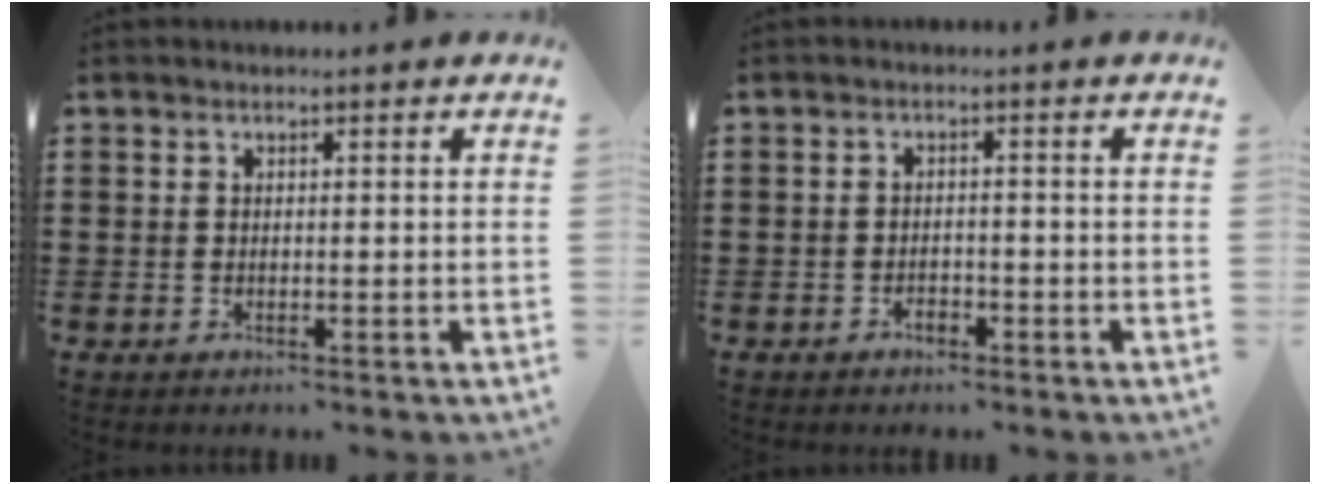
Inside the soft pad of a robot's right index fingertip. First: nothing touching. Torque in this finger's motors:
{"motor_torque": [0.54, 0.57, 0.01, 0.00]}